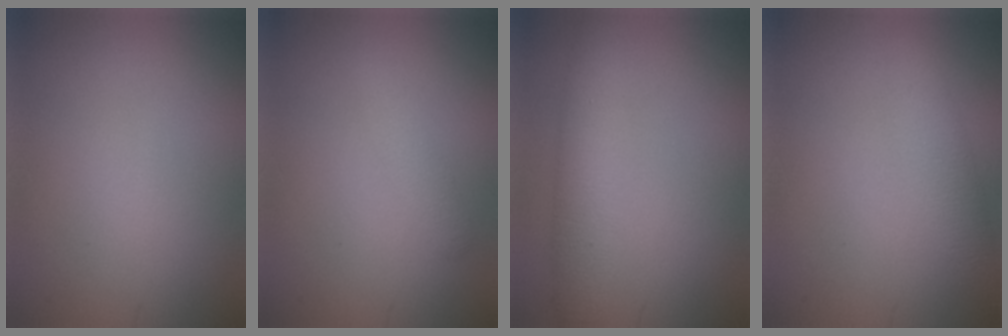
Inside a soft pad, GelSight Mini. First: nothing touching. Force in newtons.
{"total": 1.6, "press": 1.6, "slide": 0.1}
{"total": 3.8, "press": 3.8, "slide": 0.2}
{"total": 2.9, "press": 2.9, "slide": 0.2}